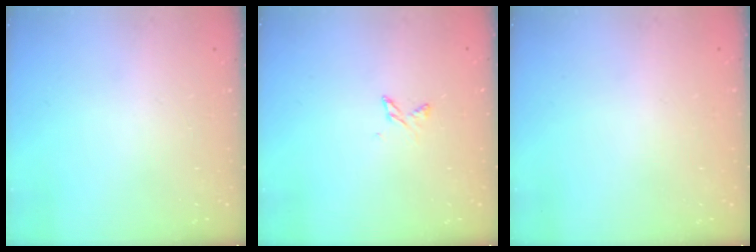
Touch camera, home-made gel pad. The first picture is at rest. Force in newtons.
{"total": 2.5, "press": 2.5, "slide": 0.5}
{"total": 0.0}